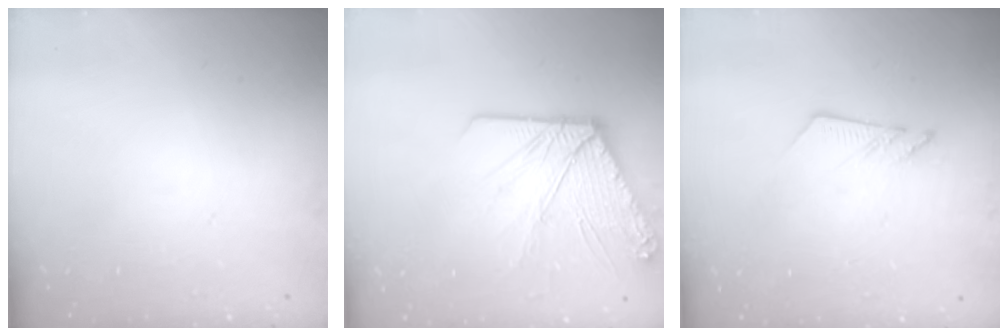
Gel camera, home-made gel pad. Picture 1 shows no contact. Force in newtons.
{"total": 14.4, "press": 14.3, "slide": 2.1}
{"total": 6.7, "press": 6.7, "slide": 0.1}